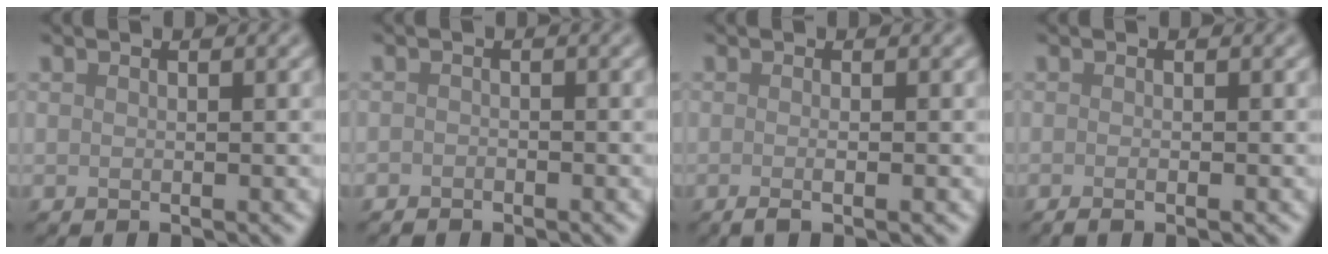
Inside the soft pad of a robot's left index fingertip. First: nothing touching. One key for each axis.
{"total": 0.8, "fx": -0.7, "fy": 0.4, "fz": 0.1, "tx": -0.001, "ty": -0.001, "tz": -0.013}
{"total": 1.9, "fx": -0.5, "fy": 0.6, "fz": 1.7, "tx": -0.021, "ty": -0.001, "tz": -0.012}
{"total": 1.5, "fx": -0.7, "fy": 0.4, "fz": 1.3, "tx": -0.015, "ty": -0.001, "tz": -0.013}